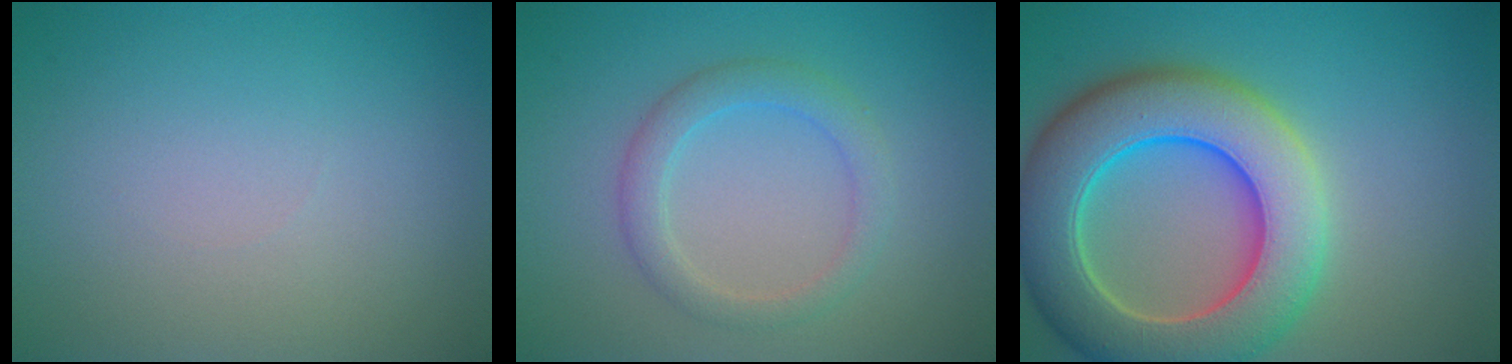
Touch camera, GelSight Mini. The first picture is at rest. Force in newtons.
{"total": 2.7, "press": 2.6, "slide": 0.3}
{"total": 11.0, "press": 10.9, "slide": 0.6}